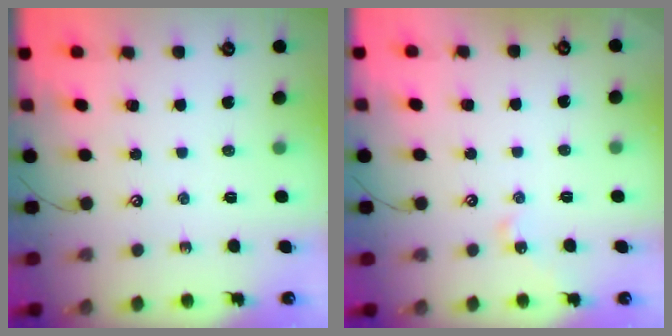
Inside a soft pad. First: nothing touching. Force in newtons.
{"total": 2.0, "press": 2.0, "slide": 0.4}